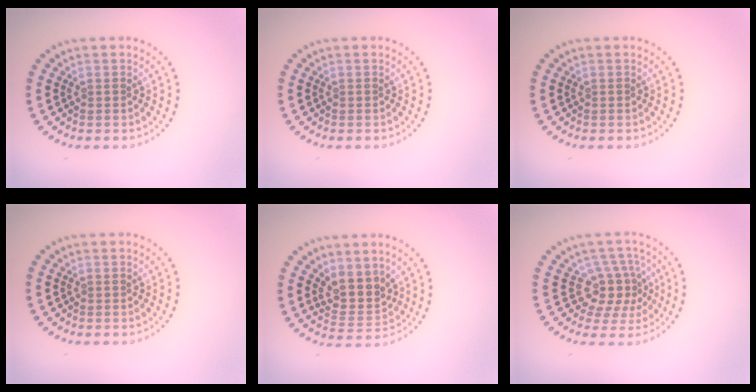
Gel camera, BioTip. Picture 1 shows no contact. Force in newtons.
{"total": 0.0}
{"total": 0.0}
{"total": 0.0}
{"total": 3.5, "press": 2.9, "slide": 2.0}
{"total": 3.5, "press": 2.6, "slide": 2.3}